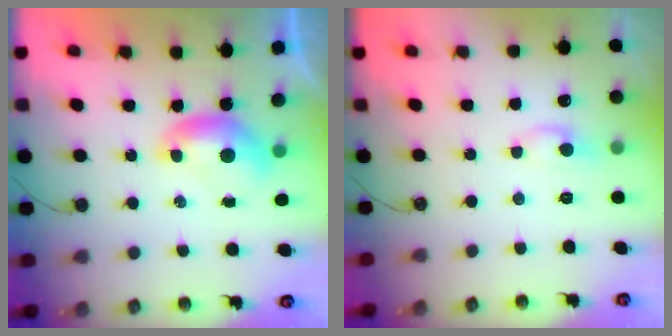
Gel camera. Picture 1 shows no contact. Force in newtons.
{"total": 1.0, "press": 0.9, "slide": 0.5}